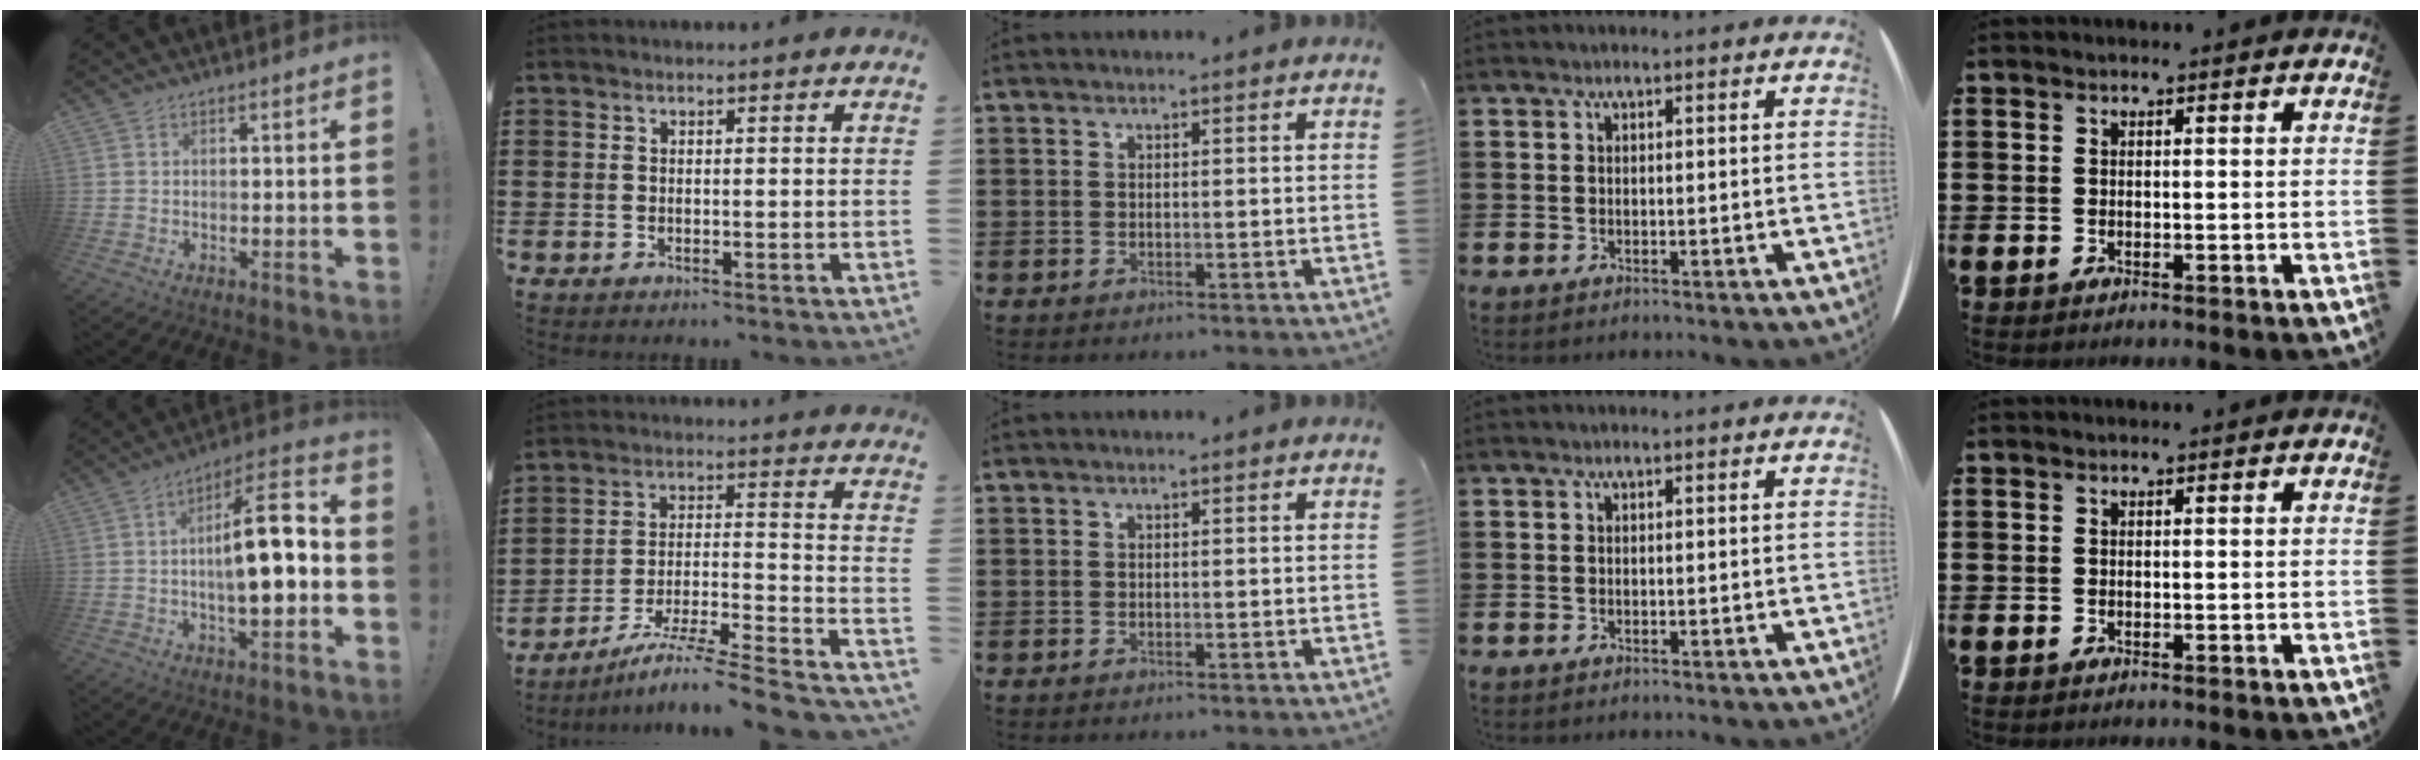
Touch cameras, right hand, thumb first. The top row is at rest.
{"thumb": {"total": 15.0, "force": [-1.0, 4.5, 14.3], "torque": [-0.217, 0.000, -0.025]}, "index": {"total": 8.8, "force": [-7.5, -0.1, 4.7], "torque": [-0.078, -0.004, -0.151]}}